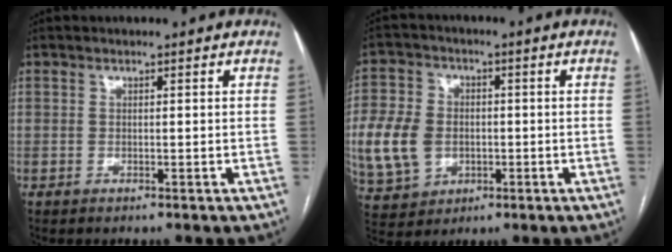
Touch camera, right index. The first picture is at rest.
{"total": 28.3, "force": [-4.4, 23.8, 14.6], "torque": [-0.466, 0.037, -0.056]}